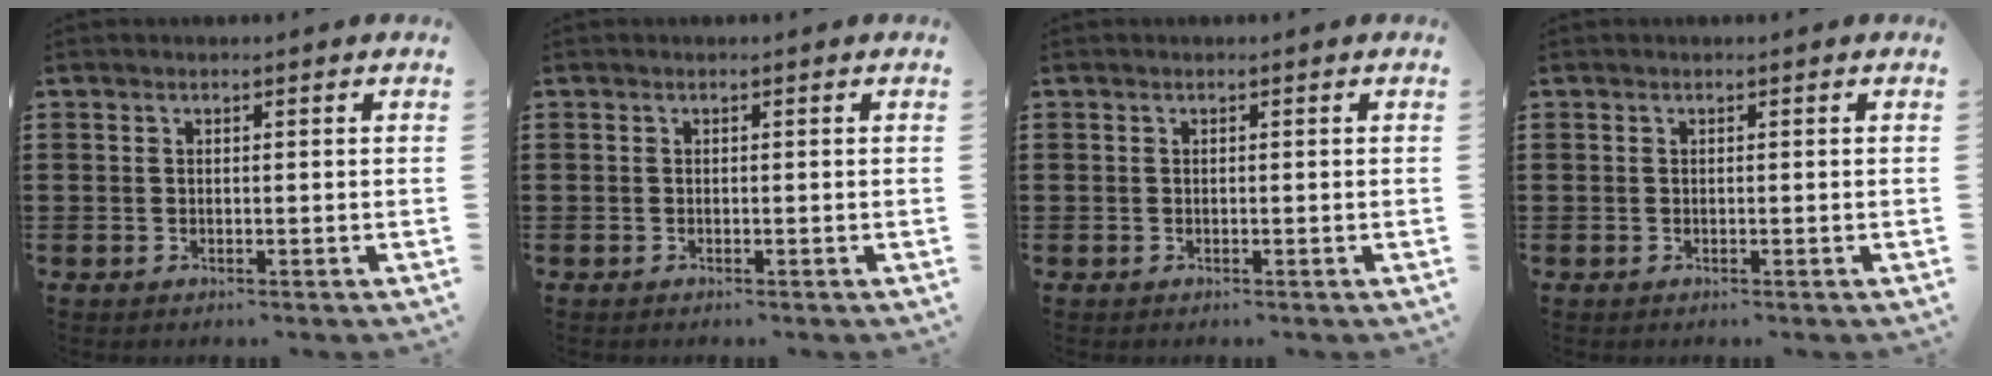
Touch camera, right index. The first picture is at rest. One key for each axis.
{"total": 0.0}
{"total": 0.0}
{"total": 0.0}